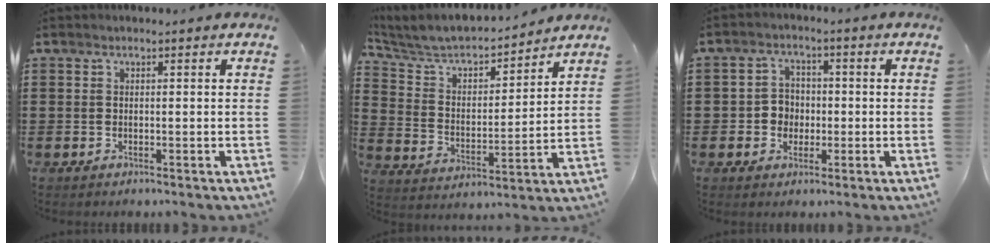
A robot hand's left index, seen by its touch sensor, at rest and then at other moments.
{"total": 5.6, "force": [5.2, 1.4, 1.6], "torque": [-0.060, -0.038, 0.083]}
{"total": 3.8, "force": [-0.8, 3.5, 1.2], "torque": [-0.036, 0.009, -0.020]}